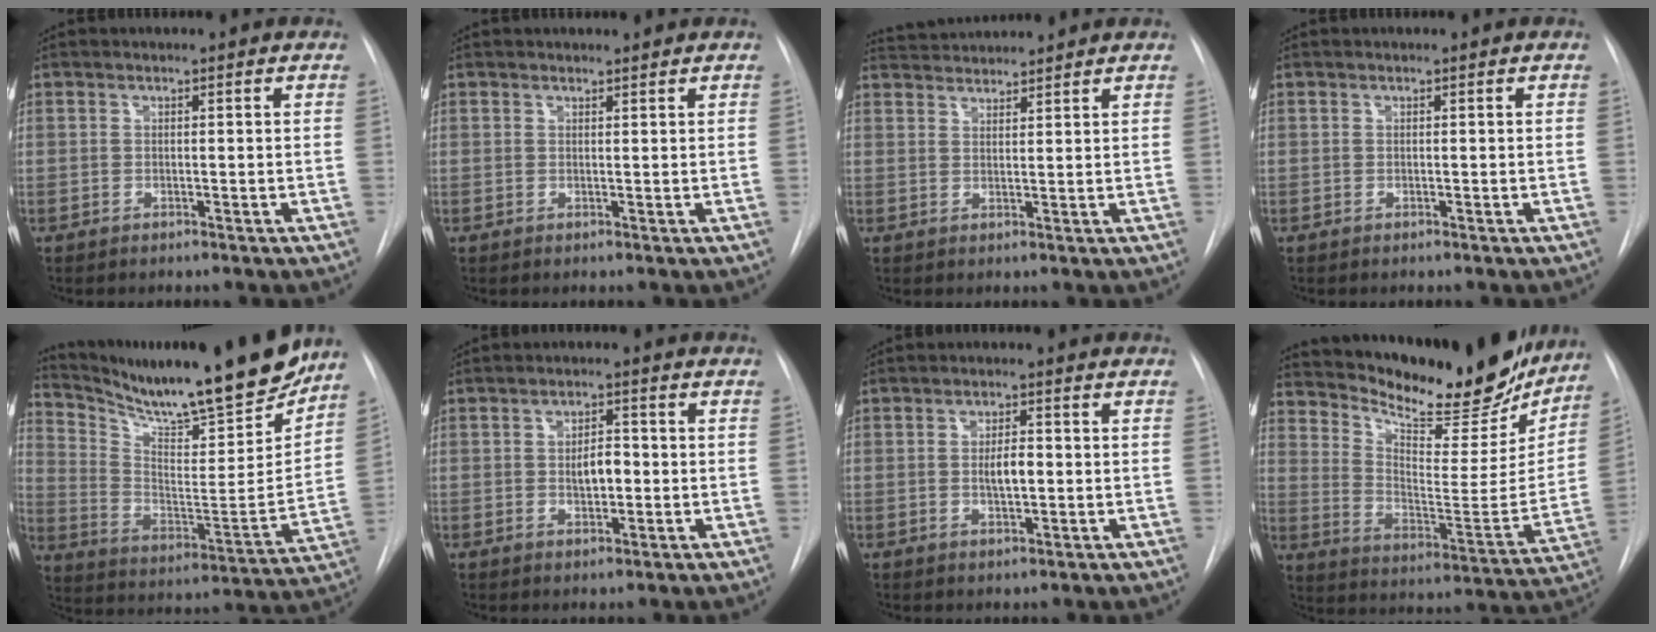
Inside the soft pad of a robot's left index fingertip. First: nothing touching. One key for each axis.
{"total": 2.2, "fx": 2.1, "fy": 0.4, "fz": 0.3, "tx": -0.007, "ty": 0.009, "tz": 0.026}
{"total": 5.7, "fx": 5.6, "fy": 0.3, "fz": 0.8, "tx": -0.022, "ty": 0.031, "tz": 0.092}
{"total": 0.0}
{"total": 24.1, "fx": 20.8, "fy": 2.9, "fz": 11.7, "tx": -0.202, "ty": -0.056, "tz": 0.314}
{"total": 3.9, "fx": -0.3, "fy": 1.9, "fz": 3.5, "tx": -0.053, "ty": -0.001, "tz": -0.002}
{"total": 3.6, "fx": -0.2, "fy": 1.2, "fz": 3.3, "tx": -0.056, "ty": -0.002, "tz": -0.003}
{"total": 26.4, "fx": 22.5, "fy": 7.4, "fz": 11.5, "tx": -0.187, "ty": -0.049, "tz": 0.307}